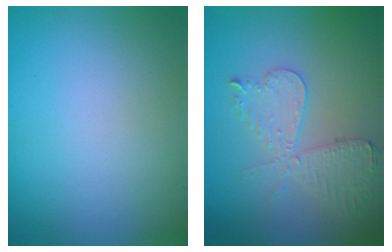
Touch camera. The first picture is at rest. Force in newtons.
{"total": 4.2, "press": 3.7, "slide": 2.1}